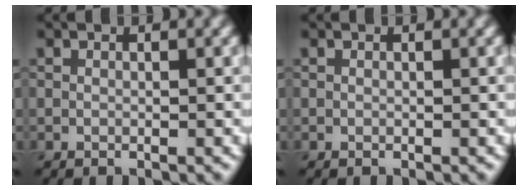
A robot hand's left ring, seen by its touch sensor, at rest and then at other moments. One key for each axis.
{"total": 0.0}